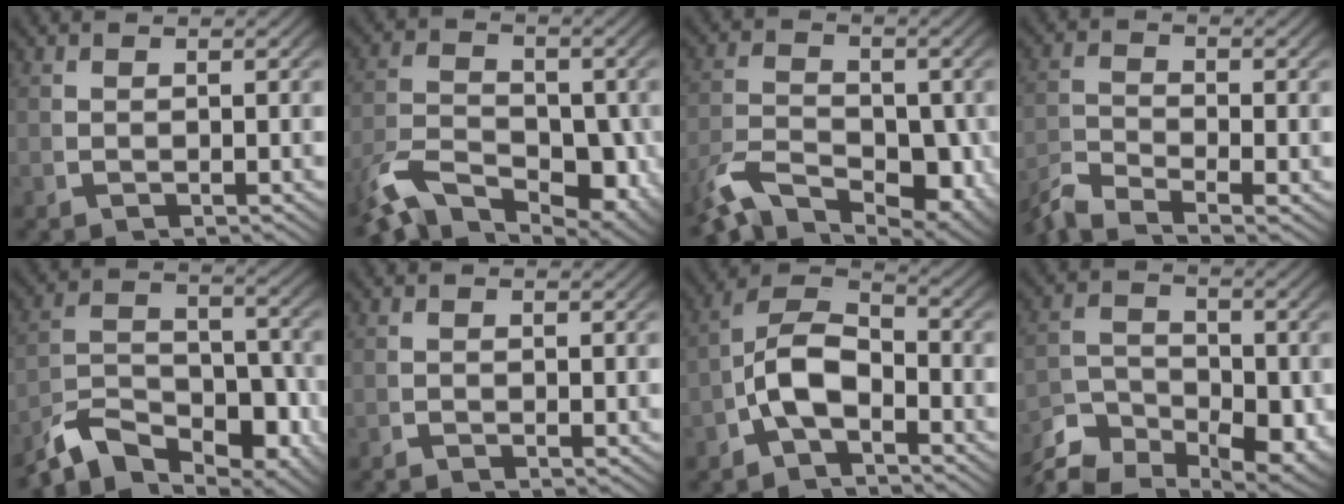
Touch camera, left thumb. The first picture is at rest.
{"total": 8.1, "force": [-3.5, 4.9, 5.5], "torque": [-0.094, -0.034, -0.054]}
{"total": 7.0, "force": [-3.0, 4.0, 4.9], "torque": [-0.079, -0.029, -0.050]}
{"total": 5.0, "force": [-4.1, 1.6, 2.3], "torque": [-0.046, -0.025, -0.068]}
{"total": 9.1, "force": [-4.3, 5.4, 6.0], "torque": [-0.110, -0.034, -0.069]}
{"total": 0.5, "force": [-0.5, 0.1, 0.1], "torque": [0.000, -0.007, -0.011]}
{"total": 8.9, "force": [-1.8, 6.4, 5.8], "torque": [-0.126, -0.027, -0.030]}
{"total": 7.3, "force": [-4.5, 4.2, 4.0], "torque": [-0.053, -0.036, -0.071]}